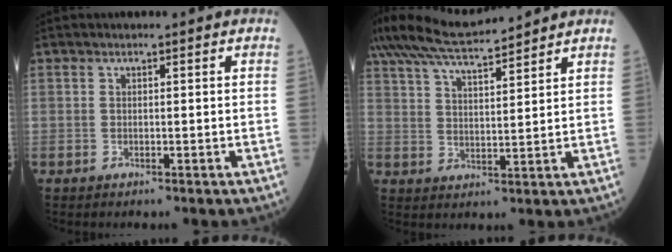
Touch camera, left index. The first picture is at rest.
{"total": 11.8, "force": [10.9, 0.8, 4.4], "torque": [-0.100, 0.025, 0.195]}